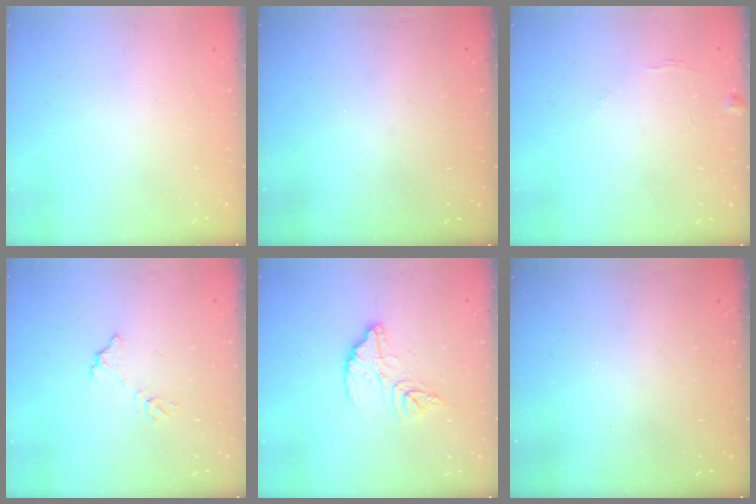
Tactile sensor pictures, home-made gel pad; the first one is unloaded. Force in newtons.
{"total": 3.3, "press": 3.3, "slide": 0.1}
{"total": 6.5, "press": 6.5, "slide": 0.3}
{"total": 6.6, "press": 6.6, "slide": 0.4}
{"total": 12.3, "press": 12.3, "slide": 1.1}
{"total": 2.9, "press": 2.7, "slide": 0.8}